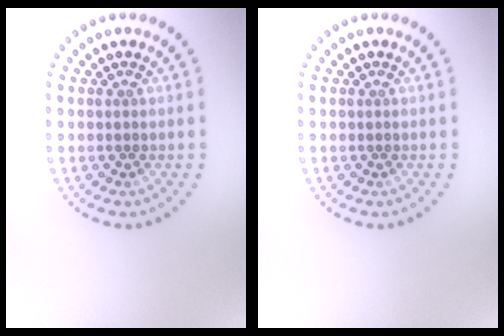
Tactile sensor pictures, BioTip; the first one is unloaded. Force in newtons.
{"total": 0.0}